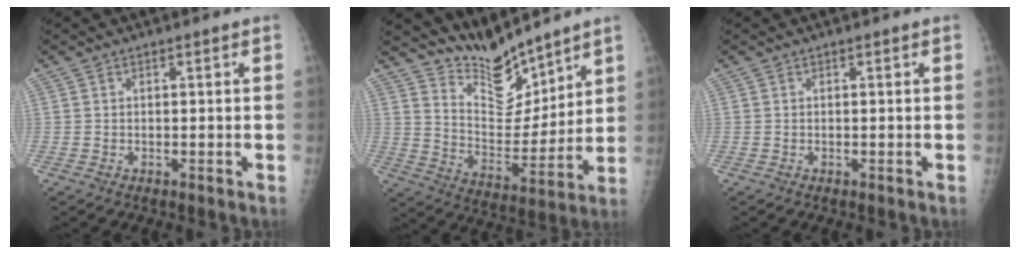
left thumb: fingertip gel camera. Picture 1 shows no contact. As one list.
[{"total": 11.7, "force": [10.7, 3.2, 3.4], "torque": [-0.026, -0.084, 0.207]}, {"total": 0.0}]